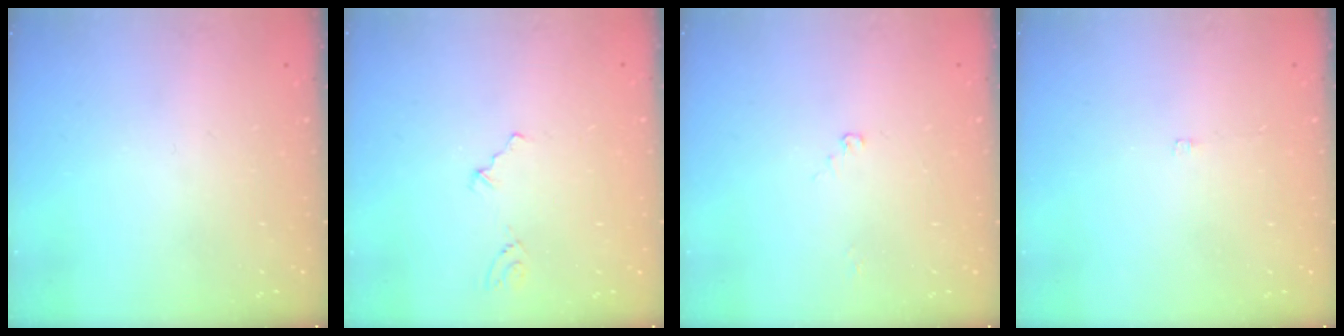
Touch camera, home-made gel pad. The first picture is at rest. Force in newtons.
{"total": 1.6, "press": 1.2, "slide": 1.0}
{"total": 2.0, "press": 2.0, "slide": 0.2}
{"total": 1.3, "press": 1.3, "slide": 0.2}